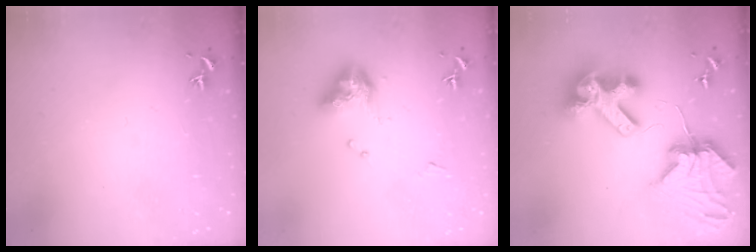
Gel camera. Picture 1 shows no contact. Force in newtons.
{"total": 11.1, "press": 11.1, "slide": 1.0}
{"total": 22.1, "press": 21.9, "slide": 2.9}